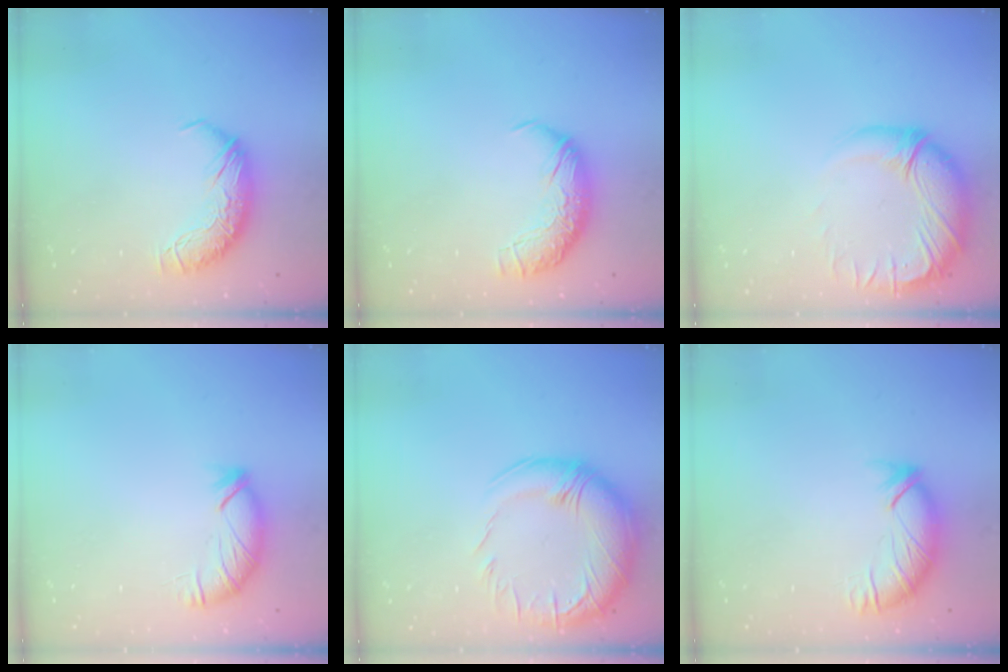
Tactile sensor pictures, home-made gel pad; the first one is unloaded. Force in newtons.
{"total": 2.4, "press": 0.9, "slide": 2.2}
{"total": 3.5, "press": 0.6, "slide": 3.4}
{"total": 4.0, "press": 3.9, "slide": 0.8}
{"total": 5.9, "press": 4.1, "slide": 4.2}
{"total": 3.0, "press": 2.9, "slide": 0.8}